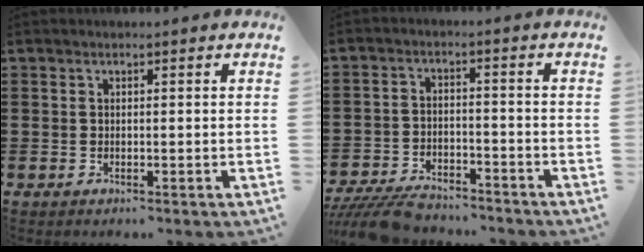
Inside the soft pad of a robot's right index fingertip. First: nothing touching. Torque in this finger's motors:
{"motor_torque": [0.16, 0.57, -0.44, -0.17]}